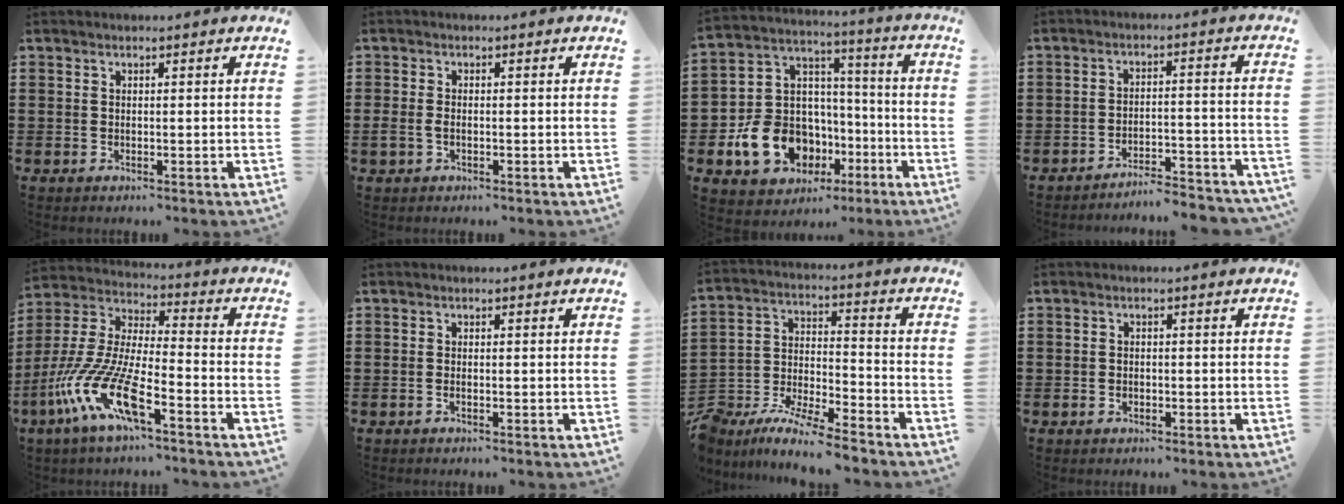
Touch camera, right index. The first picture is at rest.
{"total": 1.6, "force": [-0.6, 1.0, 1.2], "torque": [-0.031, -0.003, -0.013]}
{"total": 13.3, "force": [-5.8, 10.3, 6.1], "torque": [-0.153, 0.029, -0.094]}
{"total": 4.5, "force": [-4.4, -0.1, 0.8], "torque": [-0.019, -0.004, -0.091]}
{"total": 13.2, "force": [-8.2, 2.7, 10.0], "torque": [-0.241, -0.014, -0.168]}
{"total": 0.5, "force": [-0.4, 0.0, 0.4], "torque": [-0.008, -0.005, -0.005]}
{"total": 6.7, "force": [-6.6, 0.0, 1.2], "torque": [-0.033, -0.009, -0.137]}
{"total": 0.9, "force": [-0.6, 0.6, 0.3], "torque": [-0.007, -0.002, -0.011]}